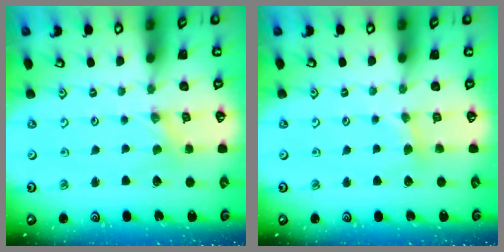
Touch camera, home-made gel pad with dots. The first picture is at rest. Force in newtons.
{"total": 2.6, "press": 2.6, "slide": 0.3}